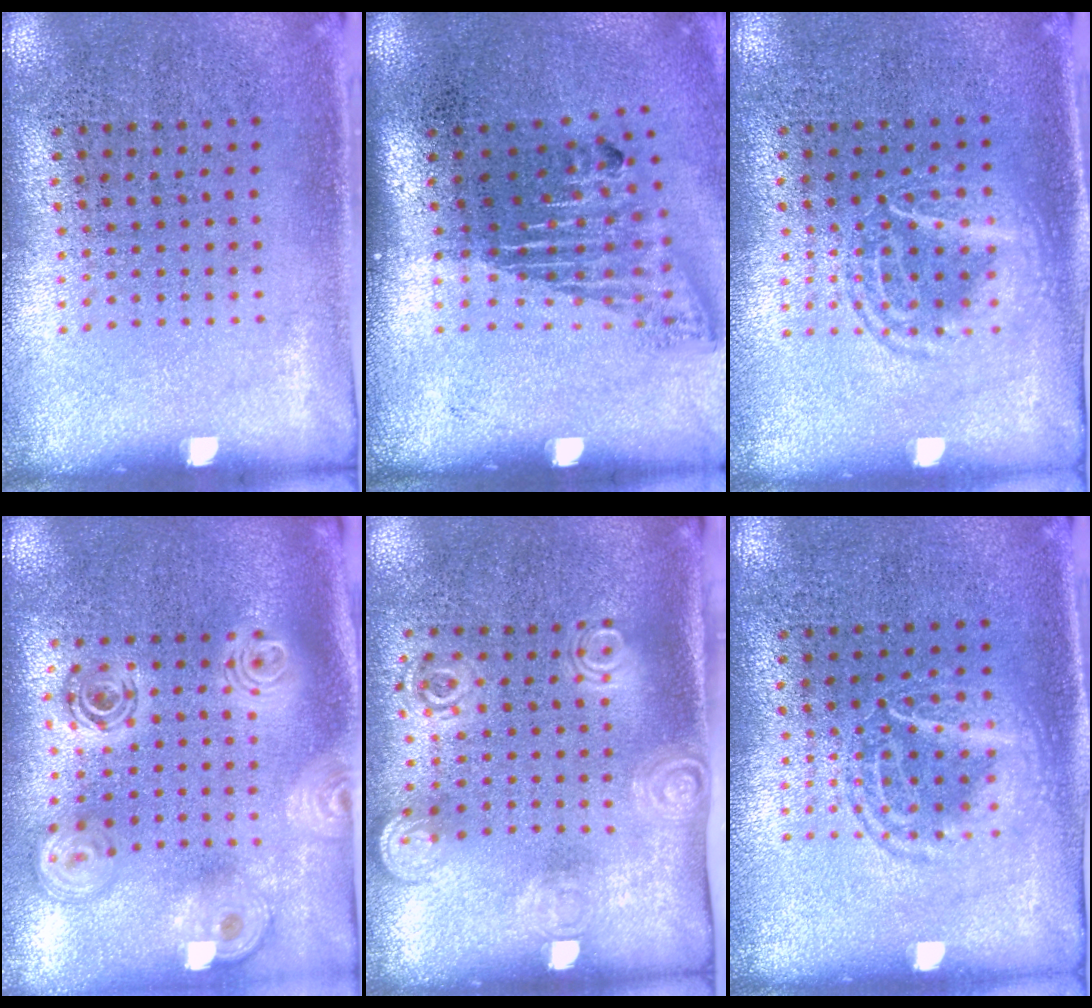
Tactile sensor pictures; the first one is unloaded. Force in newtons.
{"total": 1.6, "press": 1.1, "slide": 1.1}
{"total": 1.3, "press": 1.2, "slide": 0.2}
{"total": 2.4, "press": 1.9, "slide": 1.5}
{"total": 1.9, "press": 1.4, "slide": 1.3}
{"total": 1.2, "press": 1.2, "slide": 0.1}